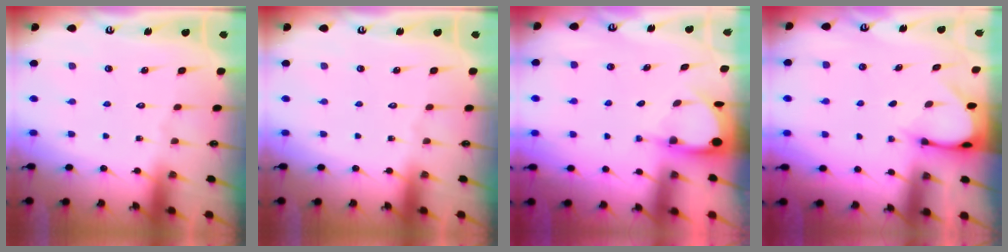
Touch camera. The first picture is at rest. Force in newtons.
{"total": 0.0}
{"total": 3.4, "press": 3.4, "slide": 0.1}
{"total": 3.1, "press": 3.1, "slide": 0.2}